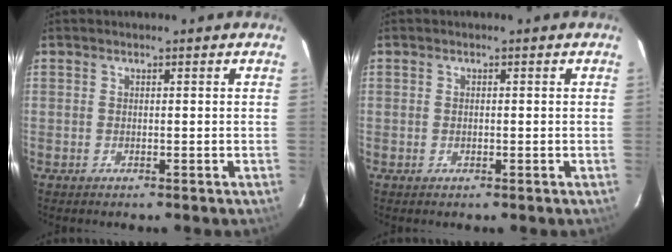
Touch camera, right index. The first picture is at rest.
{"total": 0.6, "force": [-0.1, 0.5, 0.4], "torque": [-0.007, 0.002, -0.001]}